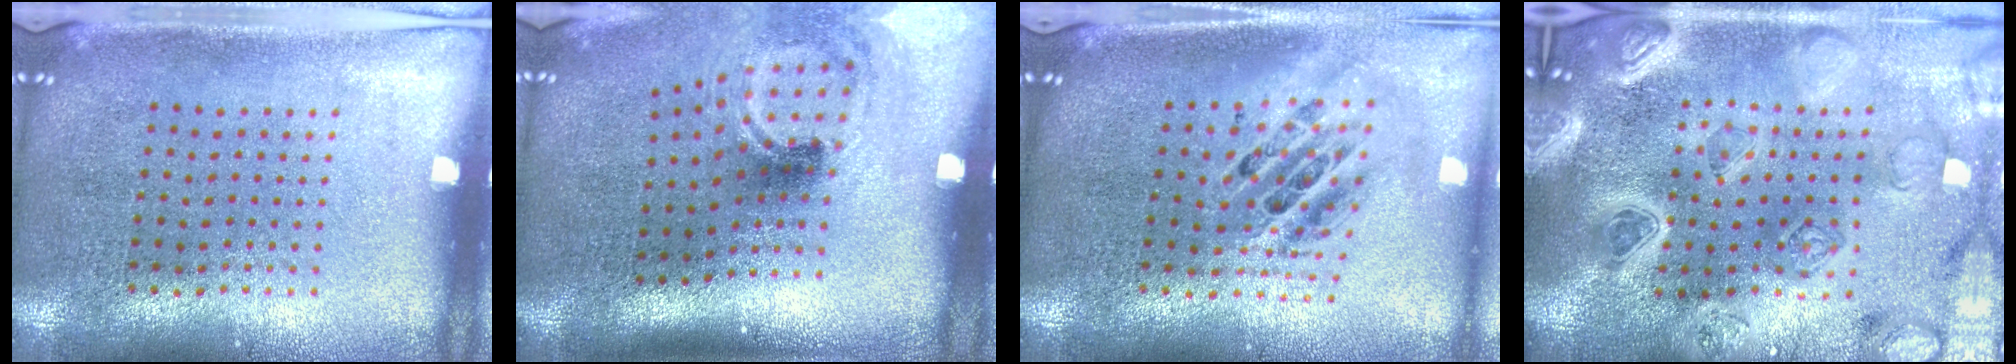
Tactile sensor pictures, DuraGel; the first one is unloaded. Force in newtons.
{"total": 1.8, "press": 1.2, "slide": 1.4}
{"total": 2.0, "press": 1.6, "slide": 1.3}
{"total": 5.1, "press": 4.3, "slide": 2.8}